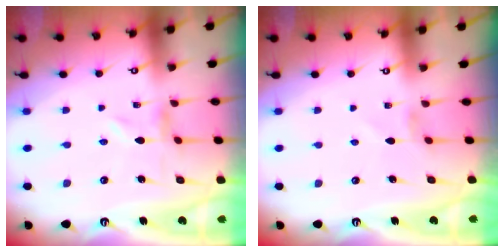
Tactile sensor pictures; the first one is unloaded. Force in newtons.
{"total": 1.2, "press": 1.1, "slide": 0.4}